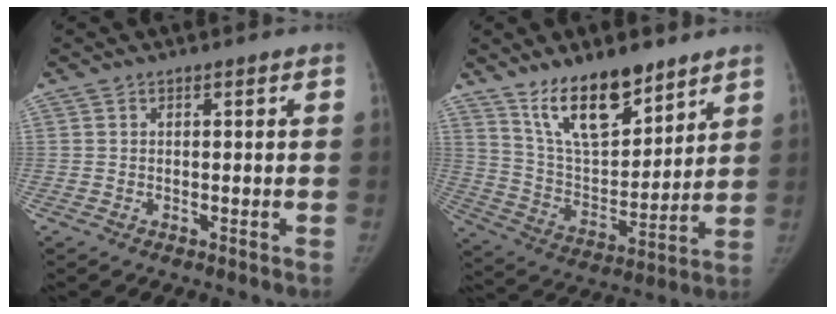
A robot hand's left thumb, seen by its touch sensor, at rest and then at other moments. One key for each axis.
{"total": 16.4, "fx": 11.4, "fy": 6.5, "fz": 9.7, "tx": -0.125, "ty": -0.074, "tz": 0.215}